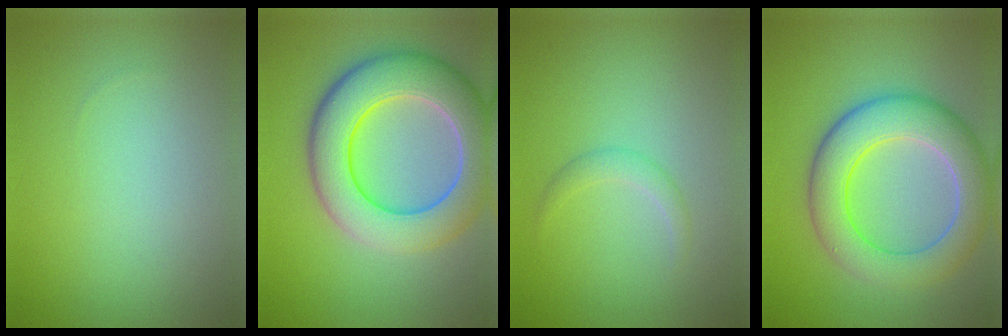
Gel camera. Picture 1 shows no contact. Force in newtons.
{"total": 9.5, "press": 9.5, "slide": 0.9}
{"total": 1.2, "press": 1.2, "slide": 0.0}
{"total": 7.6, "press": 7.6, "slide": 0.4}